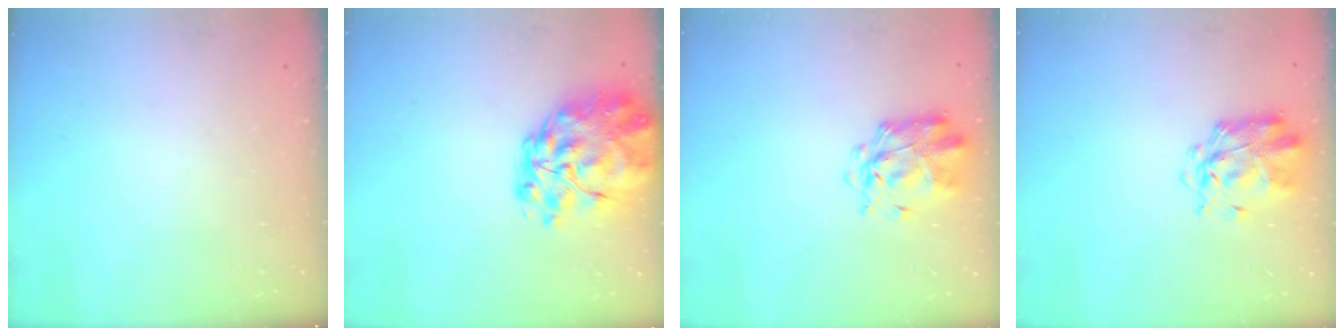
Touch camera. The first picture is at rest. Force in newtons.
{"total": 14.4, "press": 13.6, "slide": 4.7}
{"total": 2.9, "press": 2.8, "slide": 0.8}
{"total": 2.9, "press": 2.8, "slide": 0.8}